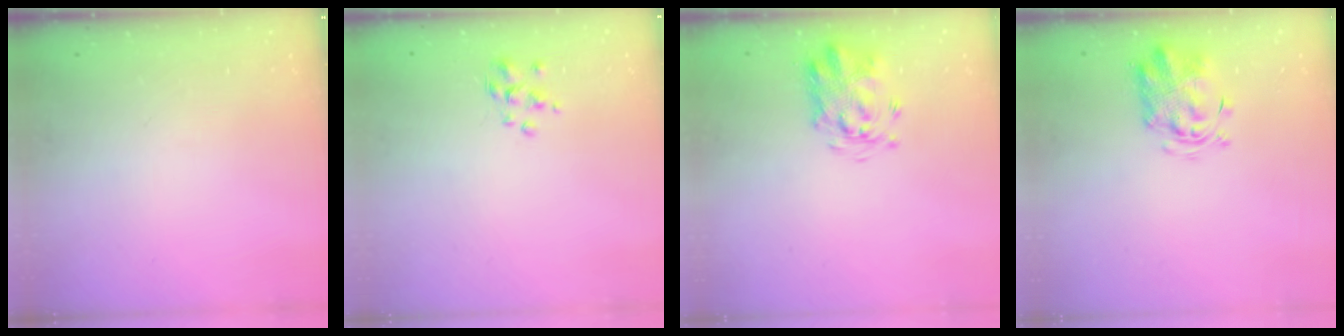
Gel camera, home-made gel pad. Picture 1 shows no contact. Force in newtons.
{"total": 1.9, "press": 1.7, "slide": 0.7}
{"total": 3.6, "press": 3.5, "slide": 0.7}
{"total": 3.5, "press": 3.5, "slide": 0.4}